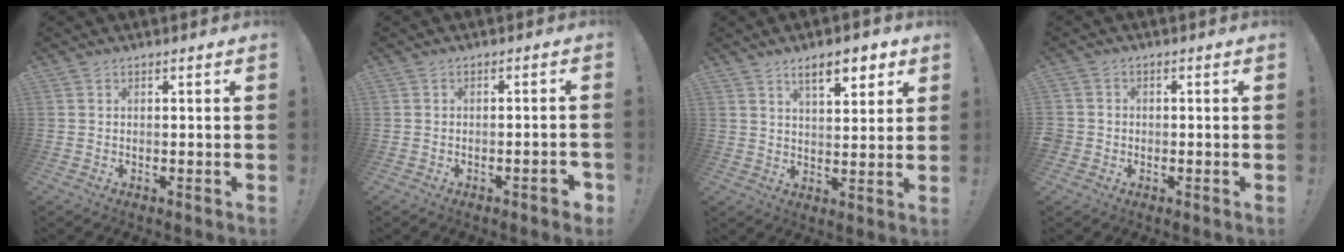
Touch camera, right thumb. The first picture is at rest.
{"total": 3.0, "force": [-1.9, 0.4, 2.3], "torque": [-0.039, 0.010, -0.028]}
{"total": 8.7, "force": [5.2, 3.1, 6.2], "torque": [-0.085, -0.020, 0.087]}
{"total": 2.5, "force": [-0.8, 2.2, 0.9], "torque": [-0.015, 0.007, -0.014]}